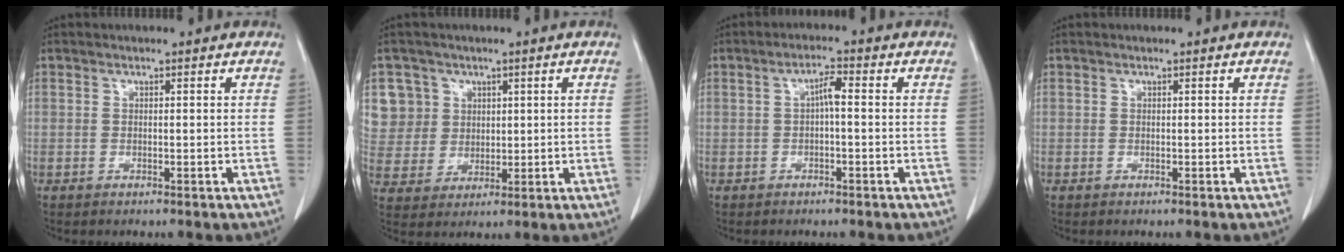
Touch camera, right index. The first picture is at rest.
{"total": 8.4, "force": [3.4, 7.7, 0.3], "torque": [-0.001, 0.019, 0.077]}
{"total": 2.7, "force": [-0.1, 0.5, 2.6], "torque": [-0.045, 0.008, -0.002]}
{"total": 0.0}